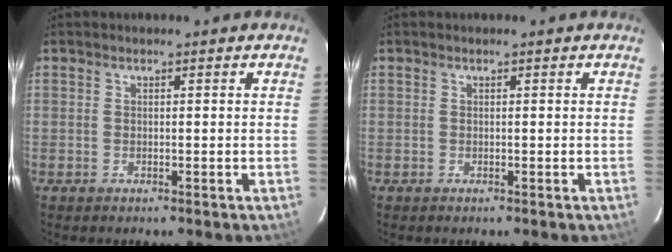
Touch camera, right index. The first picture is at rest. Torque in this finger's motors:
{"motor_torque": [0.00, 0.00, 0.00, 0.00]}